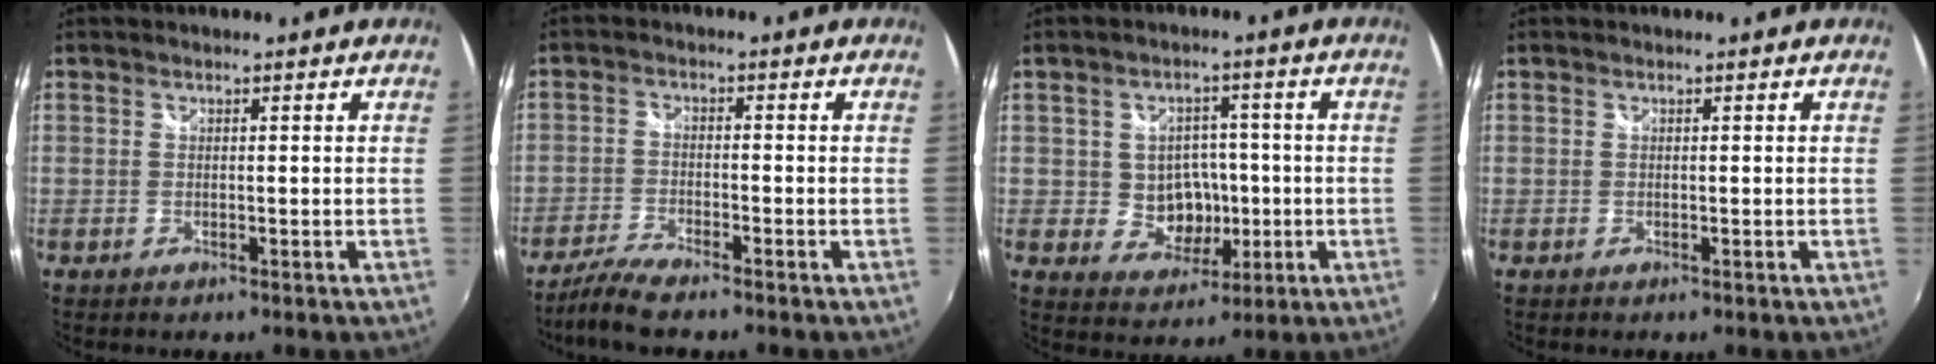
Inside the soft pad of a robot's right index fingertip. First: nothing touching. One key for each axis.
{"total": 6.0, "fx": -5.1, "fy": 0.6, "fz": 3.0, "tx": -0.080, "ty": -0.014, "tz": -0.101}
{"total": 6.9, "fx": -0.8, "fy": 6.2, "fz": 2.9, "tx": -0.059, "ty": 0.012, "tz": 0.002}
{"total": 0.0}